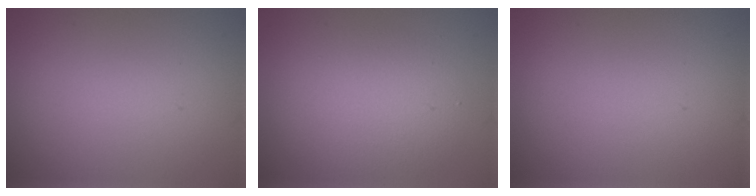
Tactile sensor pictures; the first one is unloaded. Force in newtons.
{"total": 4.2, "press": 4.2, "slide": 0.1}
{"total": 0.0}